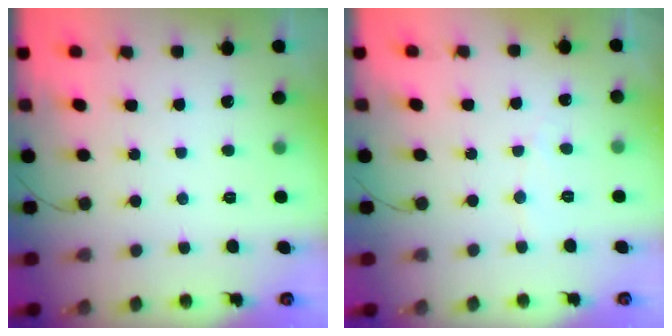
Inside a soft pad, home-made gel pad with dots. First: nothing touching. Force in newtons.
{"total": 2.5, "press": 2.5, "slide": 0.2}